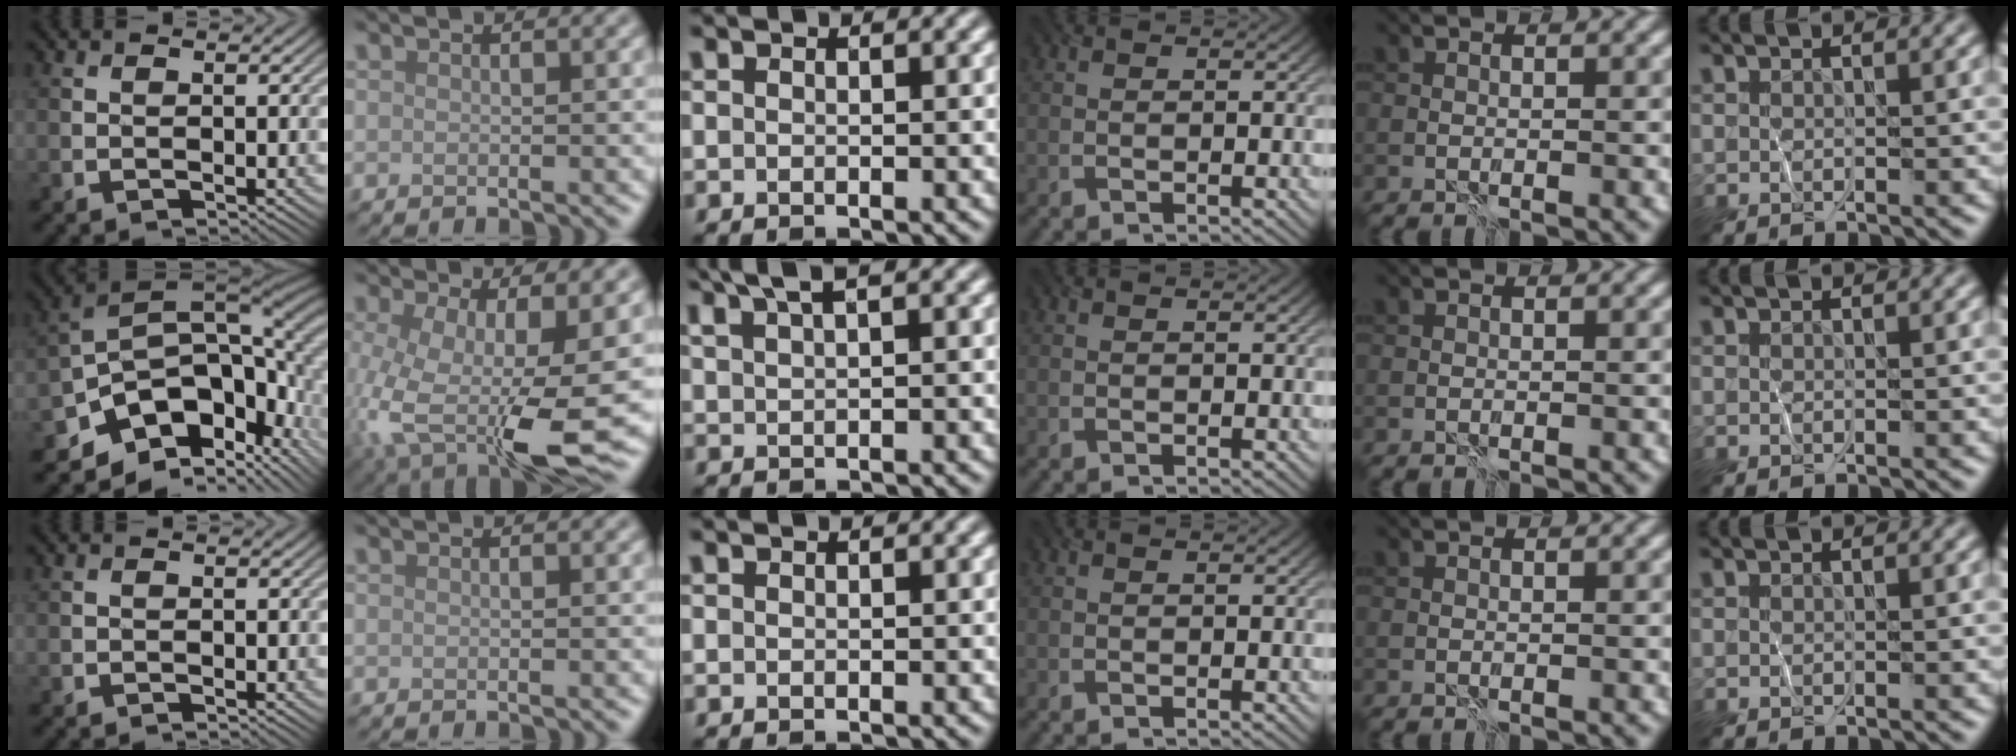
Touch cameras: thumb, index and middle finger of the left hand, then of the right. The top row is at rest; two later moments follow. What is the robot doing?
{"motion": "wrap", "object": "plastic wrap"}